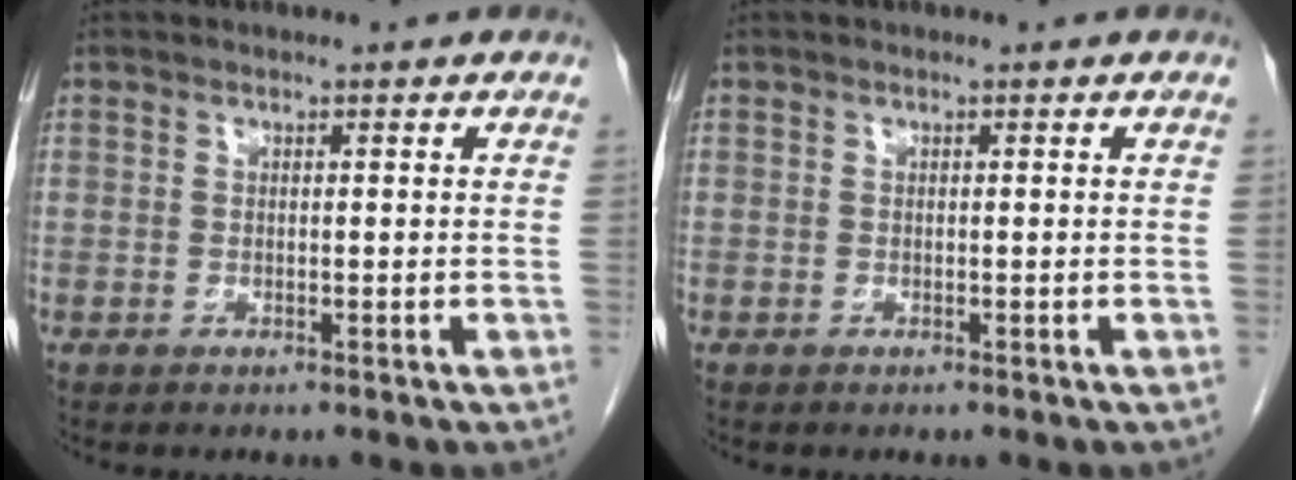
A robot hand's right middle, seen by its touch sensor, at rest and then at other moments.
{"total": 0.0}